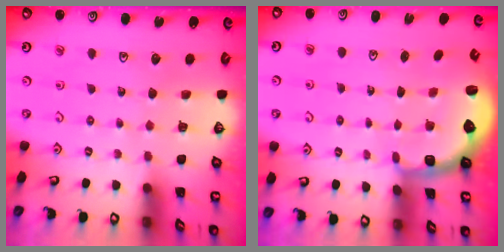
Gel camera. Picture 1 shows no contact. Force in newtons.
{"total": 2.6, "press": 2.0, "slide": 1.7}